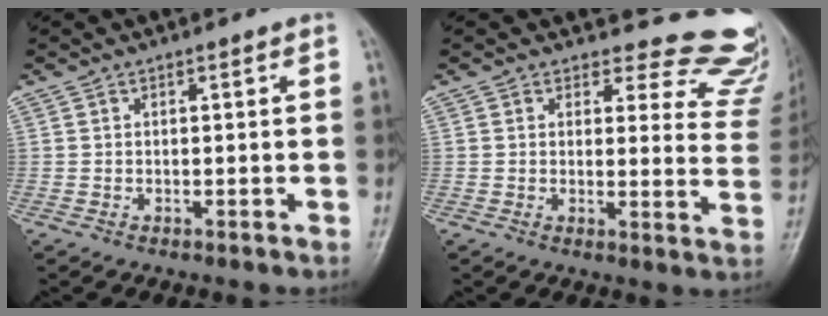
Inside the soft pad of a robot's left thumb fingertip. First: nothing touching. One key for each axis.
{"total": 14.6, "fx": 13.8, "fy": 4.8, "fz": 0.5, "tx": 0.052, "ty": -0.138, "tz": 0.117}